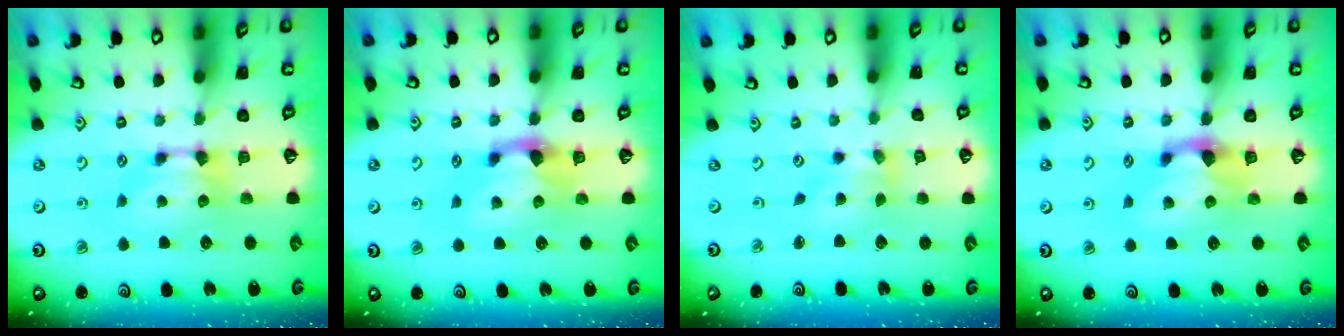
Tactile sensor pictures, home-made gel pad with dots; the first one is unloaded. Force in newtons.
{"total": 1.6, "press": 1.2, "slide": 1.1}
{"total": 1.0, "press": 0.2, "slide": 0.9}
{"total": 1.7, "press": 1.3, "slide": 1.1}